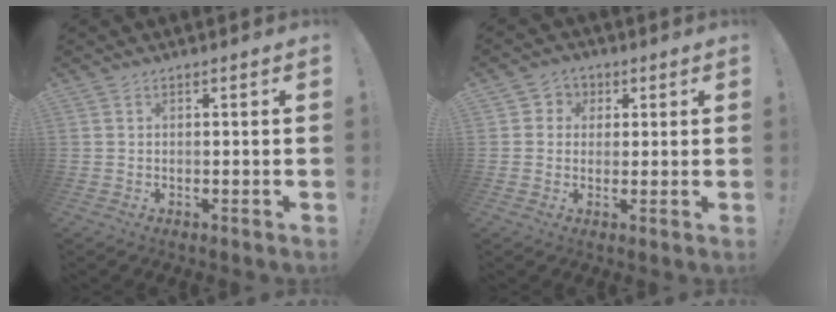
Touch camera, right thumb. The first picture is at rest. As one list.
[{"total": 2.7, "force": [0.1, 2.6, 0.8], "torque": [-0.002, 0.001, 0.000]}]